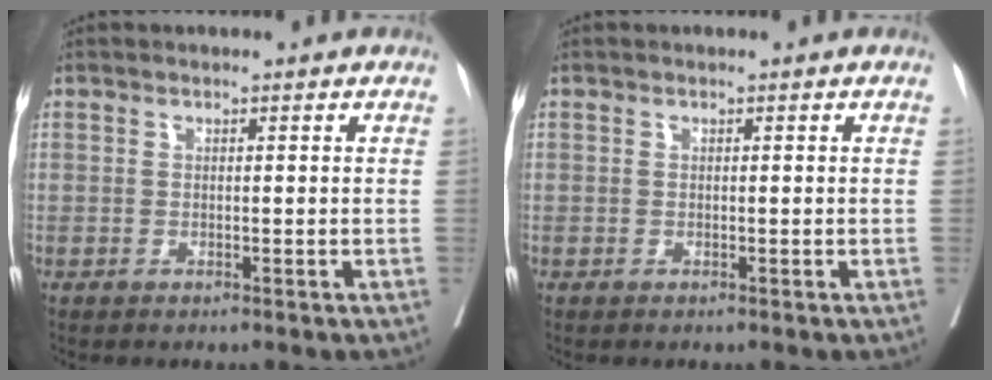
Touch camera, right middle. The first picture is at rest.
{"total": 0.0}